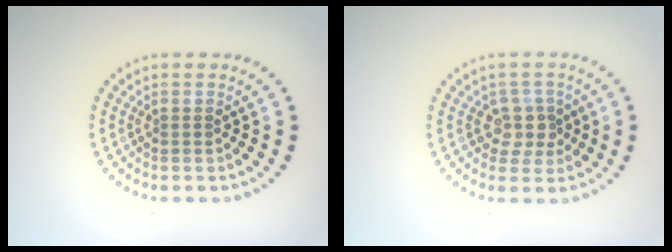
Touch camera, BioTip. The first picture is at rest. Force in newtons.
{"total": 2.5, "press": 2.1, "slide": 1.4}